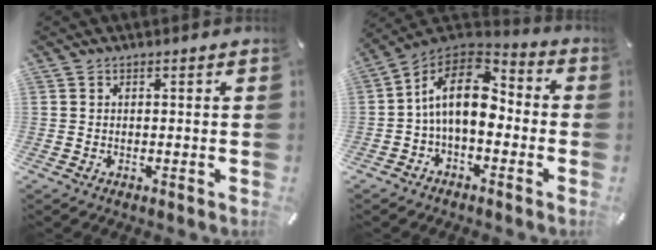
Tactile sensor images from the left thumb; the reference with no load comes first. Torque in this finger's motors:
{"motor_torque": [1.85, 3.16, 1.13, -0.60, 0.51]}